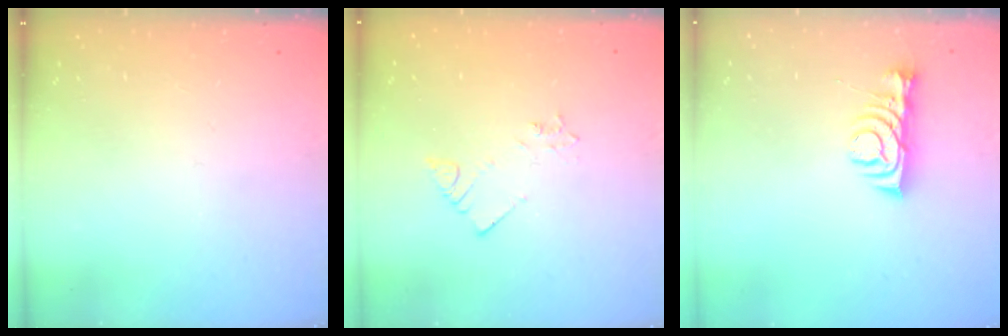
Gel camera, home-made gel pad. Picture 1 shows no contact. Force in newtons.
{"total": 2.1, "press": 2.1, "slide": 0.4}
{"total": 7.0, "press": 7.0, "slide": 0.8}